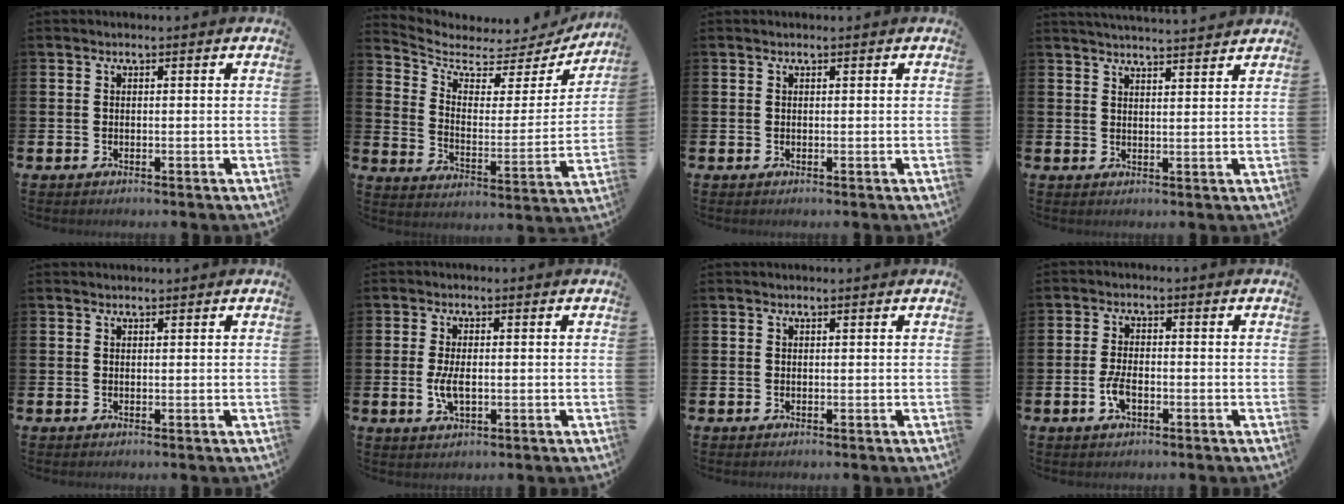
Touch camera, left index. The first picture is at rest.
{"total": 4.6, "force": [4.0, 2.1, 1.1], "torque": [-0.056, -0.036, 0.058]}
{"total": 0.0}
{"total": 3.6, "force": [3.6, -0.4, 0.1], "torque": [-0.007, -0.022, 0.064]}
{"total": 0.5, "force": [0.5, 0.1, 0.0], "torque": [0.008, -0.003, 0.007]}
{"total": 3.5, "force": [-0.3, 1.6, 3.1], "torque": [-0.056, 0.001, -0.006]}
{"total": 0.0}
{"total": 3.4, "force": [-1.2, 1.5, 2.8], "torque": [-0.054, 0.001, -0.023]}